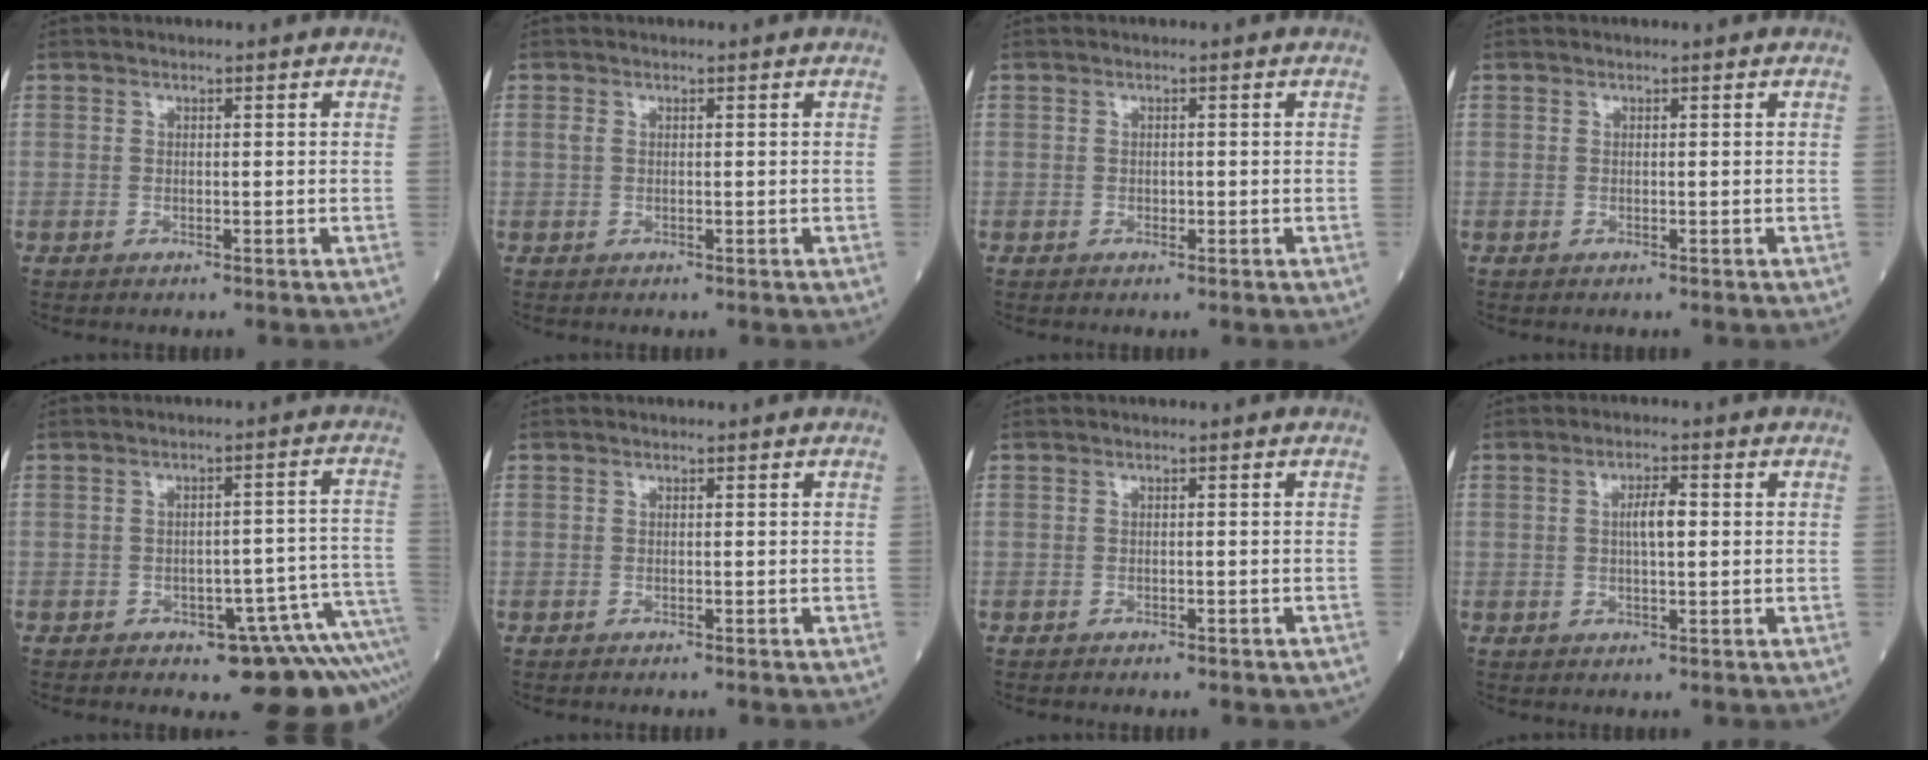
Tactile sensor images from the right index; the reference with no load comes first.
{"total": 0.6, "force": [0.2, 0.3, 0.5], "torque": [-0.016, 0.008, 0.005]}
{"total": 0.6, "force": [-0.2, 0.5, 0.3], "torque": [-0.007, 0.002, -0.001]}
{"total": 0.0}
{"total": 9.5, "force": [-6.4, 2.4, 6.7], "torque": [-0.051, 0.034, -0.084]}
{"total": 0.5, "force": [-0.4, 0.0, 0.3], "torque": [0.002, 0.001, -0.008]}
{"total": 2.9, "force": [-2.4, 1.0, 1.4], "torque": [-0.019, -0.004, -0.021]}
{"total": 3.4, "force": [0.4, 0.8, 3.3], "torque": [-0.058, 0.005, 0.005]}